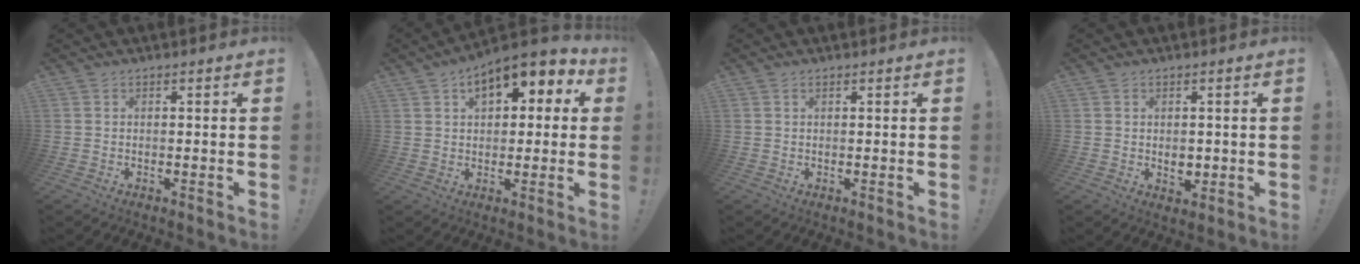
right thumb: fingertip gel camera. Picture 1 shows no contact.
{"total": 10.5, "force": [5.3, 5.7, 7.0], "torque": [-0.095, -0.026, 0.092]}
{"total": 0.6, "force": [0.4, 0.2, 0.3], "torque": [-0.007, 0.002, 0.008]}
{"total": 3.4, "force": [0.0, 2.8, 2.0], "torque": [-0.017, -0.002, -0.002]}